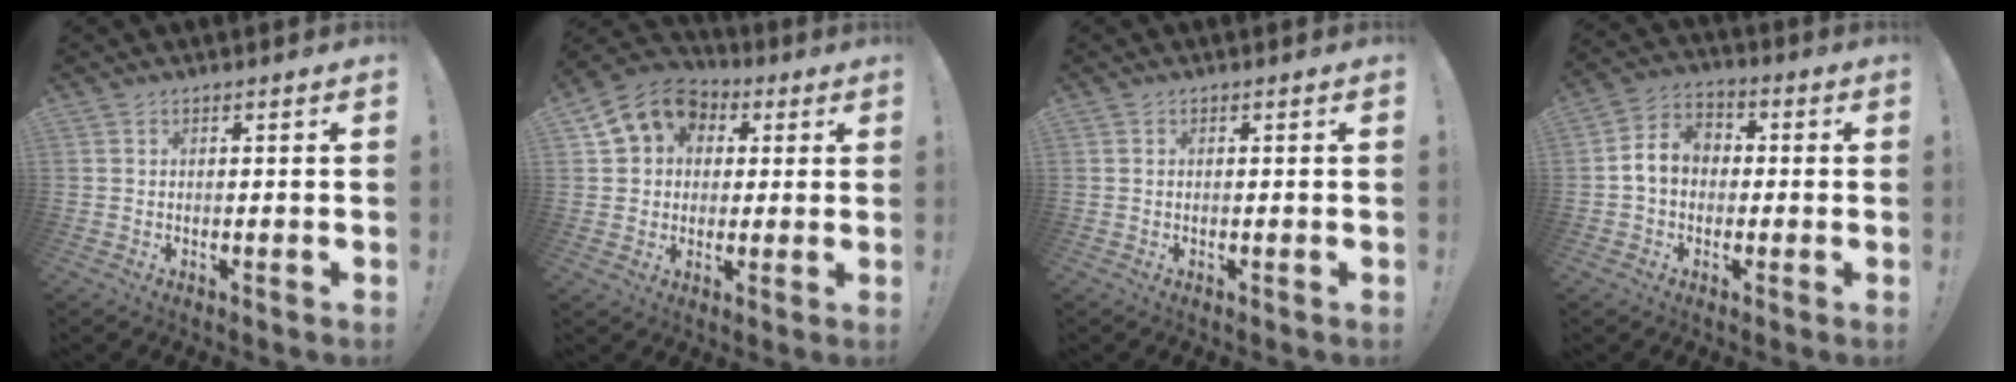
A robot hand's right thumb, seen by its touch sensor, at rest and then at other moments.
{"total": 12.5, "force": [4.2, 10.4, 5.5], "torque": [-0.079, -0.010, 0.087]}
{"total": 0.0}
{"total": 8.6, "force": [0.0, 7.0, 5.1], "torque": [-0.087, 0.016, 0.008]}